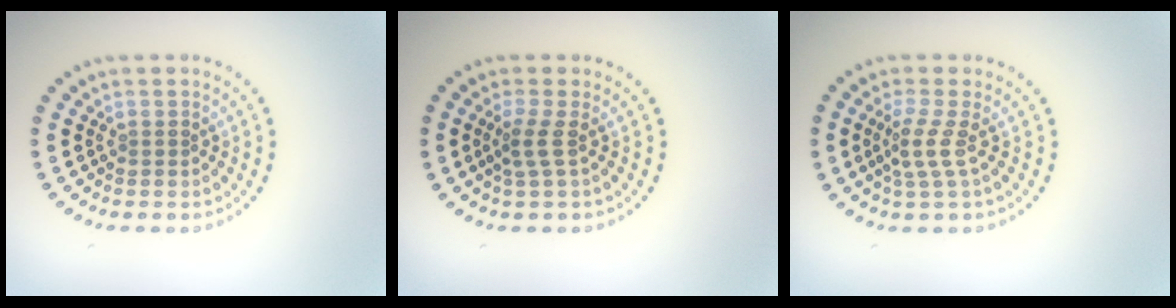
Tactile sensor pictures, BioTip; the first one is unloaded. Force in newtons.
{"total": 1.8, "press": 1.1, "slide": 1.4}
{"total": 2.4, "press": 1.6, "slide": 1.8}